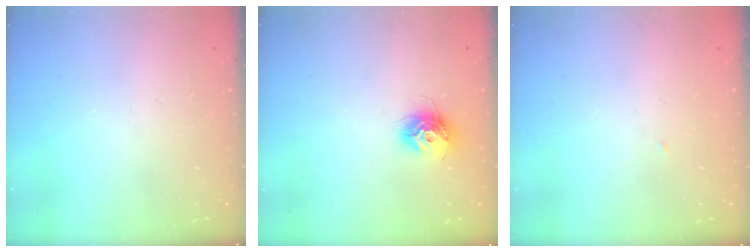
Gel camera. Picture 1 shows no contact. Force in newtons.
{"total": 10.2, "press": 10.2, "slide": 0.6}
{"total": 1.4, "press": 1.4, "slide": 0.0}